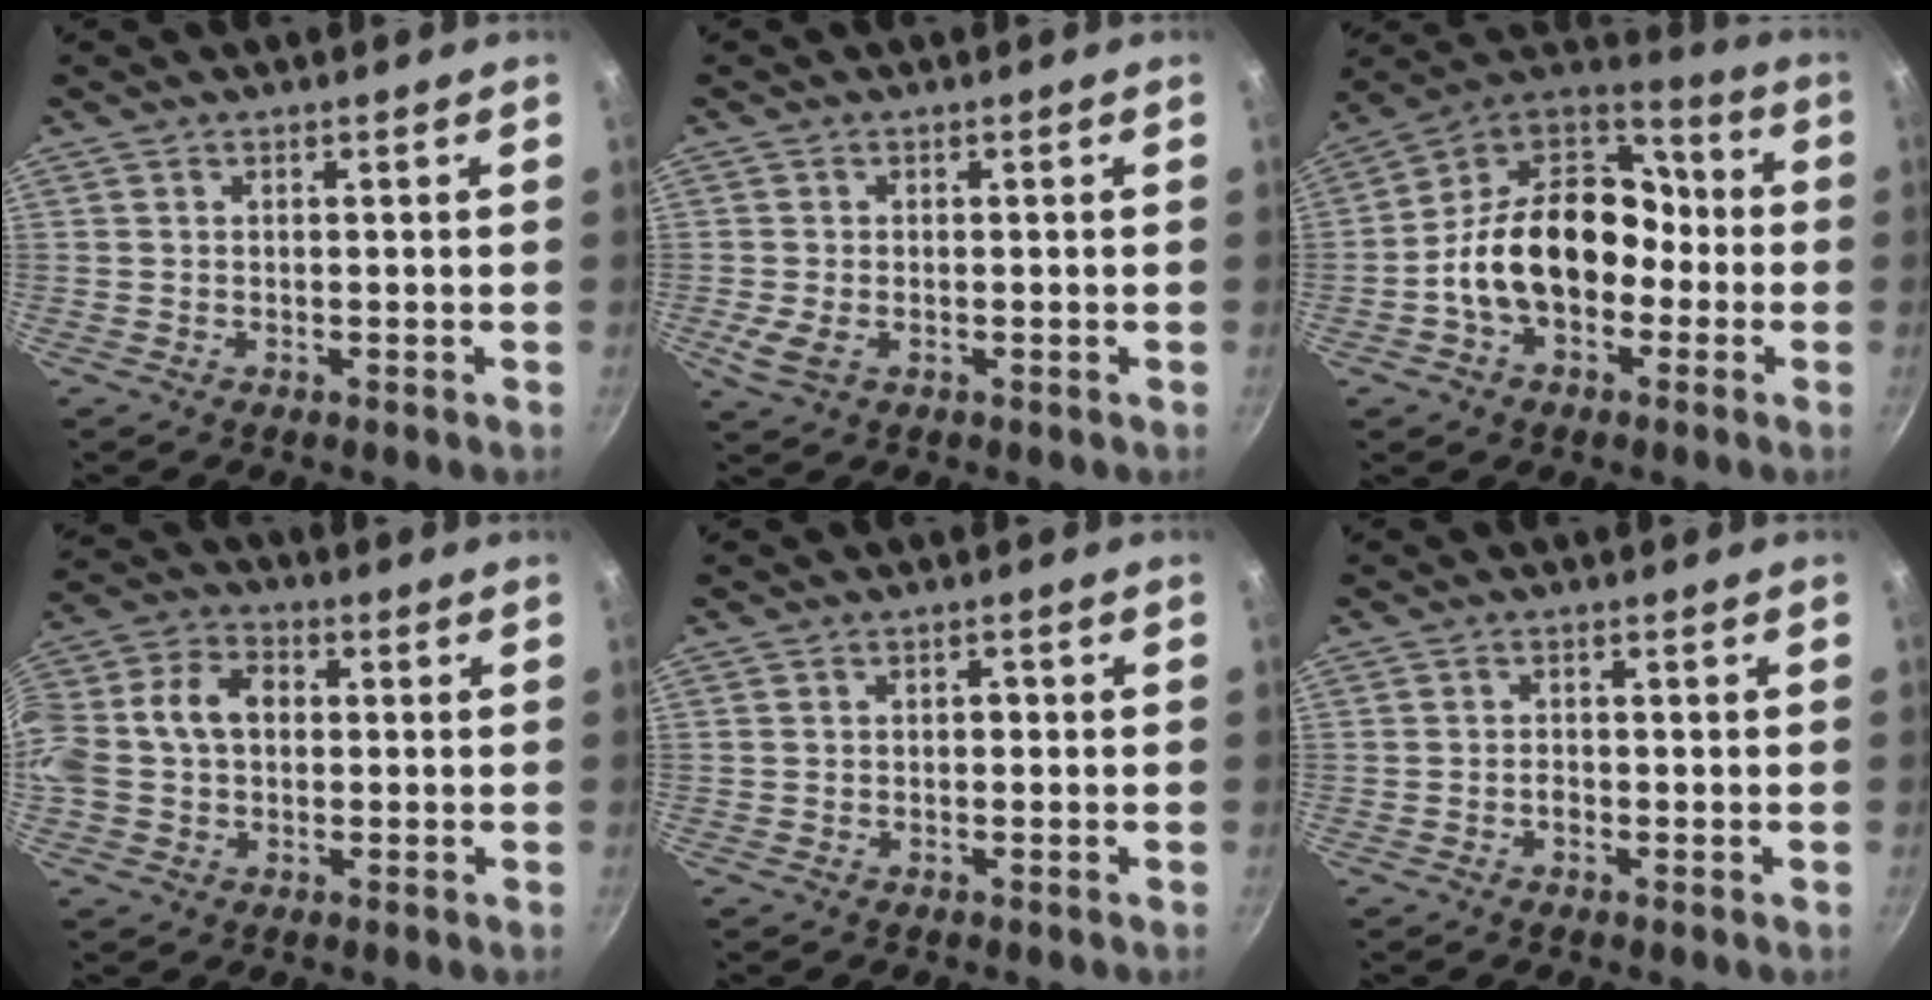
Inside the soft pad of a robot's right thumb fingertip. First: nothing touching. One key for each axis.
{"total": 3.7, "fx": -0.9, "fy": 2.3, "fz": 2.8, "tx": -0.055, "ty": -0.007, "tz": -0.016}
{"total": 19.5, "fx": -3.6, "fy": 14.0, "fz": 13.1, "tx": -0.180, "ty": 0.068, "tz": -0.072}
{"total": 14.1, "fx": 0.5, "fy": 10.6, "fz": 9.2, "tx": -0.173, "ty": 0.038, "tz": -0.004}
{"total": 1.3, "fx": -0.2, "fy": 0.9, "fz": 0.8, "tx": -0.011, "ty": 0.007, "tz": -0.005}
{"total": 1.2, "fx": -0.6, "fy": 0.7, "fz": 0.8, "tx": -0.015, "ty": 0.006, "tz": -0.013}